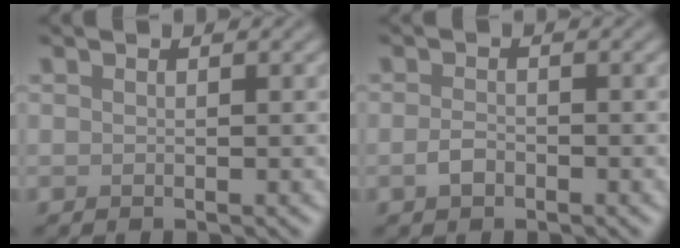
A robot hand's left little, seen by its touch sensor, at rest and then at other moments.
{"total": 1.3, "force": [-0.6, 0.8, 0.8], "torque": [-0.019, -0.001, -0.015]}